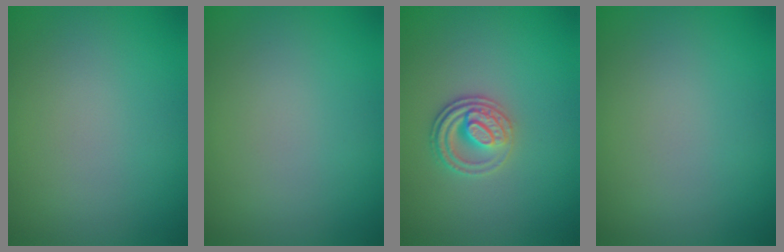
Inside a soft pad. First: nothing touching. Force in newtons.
{"total": 0.0}
{"total": 2.8, "press": 2.6, "slide": 1.0}
{"total": 0.0}